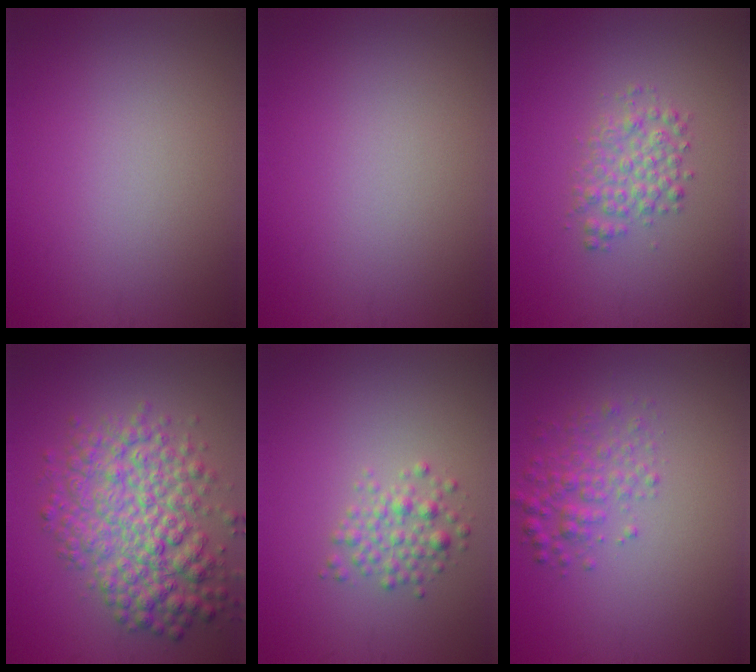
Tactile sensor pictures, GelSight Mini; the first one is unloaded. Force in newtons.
{"total": 0.0}
{"total": 2.6, "press": 2.6, "slide": 0.0}
{"total": 7.4, "press": 7.4, "slide": 0.1}
{"total": 2.1, "press": 2.1, "slide": 0.2}
{"total": 2.7, "press": 2.7, "slide": 0.1}